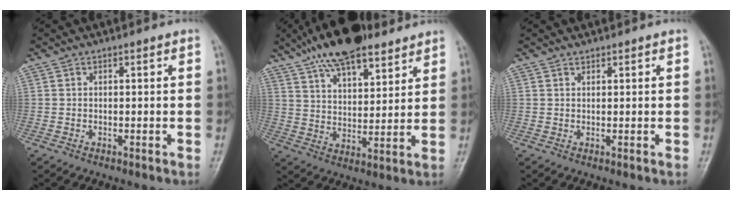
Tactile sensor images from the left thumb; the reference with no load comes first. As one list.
[{"total": 17.0, "force": [12.2, 6.7, 9.8], "torque": [-0.139, -0.036, 0.209]}, {"total": 0.7, "force": [0.6, 0.2, 0.0], "torque": [0.001, -0.006, 0.011]}]